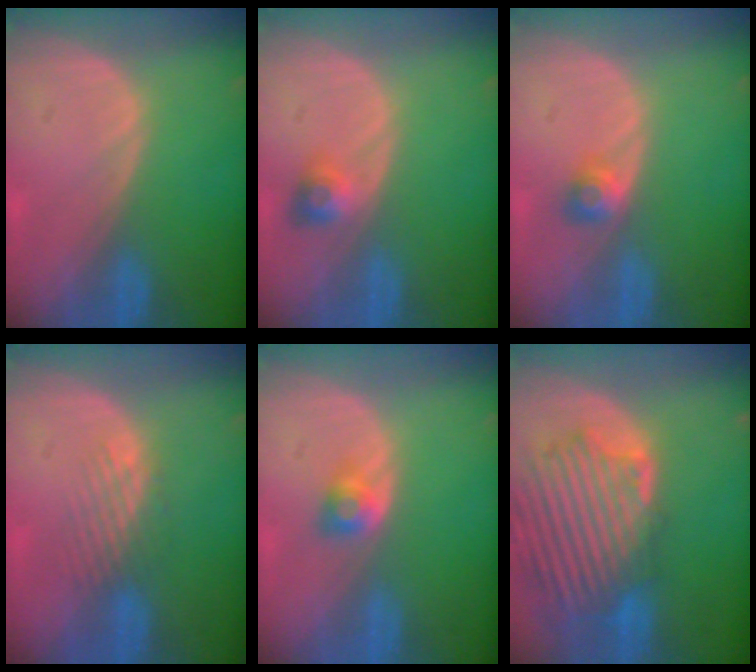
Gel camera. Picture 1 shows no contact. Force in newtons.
{"total": 2.9, "press": 2.7, "slide": 1.2}
{"total": 2.5, "press": 2.2, "slide": 1.2}
{"total": 3.4, "press": 2.8, "slide": 1.9}
{"total": 2.7, "press": 2.4, "slide": 1.1}
{"total": 13.1, "press": 11.5, "slide": 6.4}